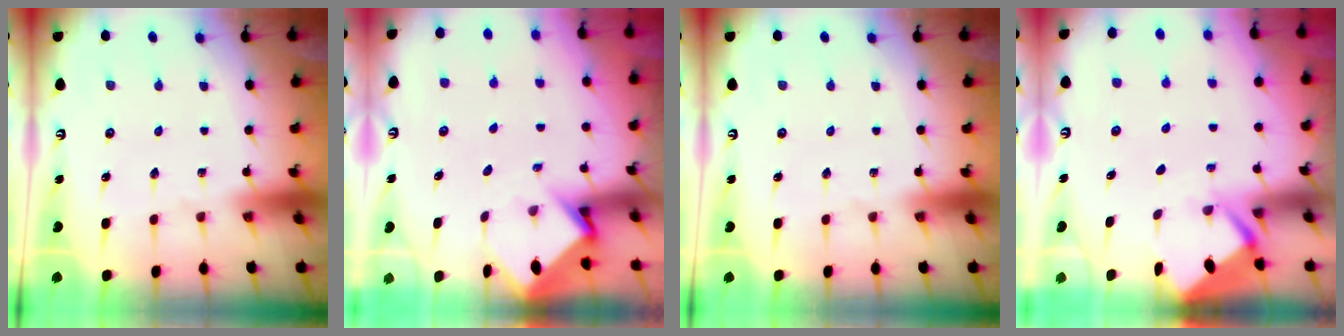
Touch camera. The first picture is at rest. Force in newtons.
{"total": 3.8, "press": 3.8, "slide": 0.3}
{"total": 0.0}
{"total": 2.8, "press": 2.8, "slide": 0.3}